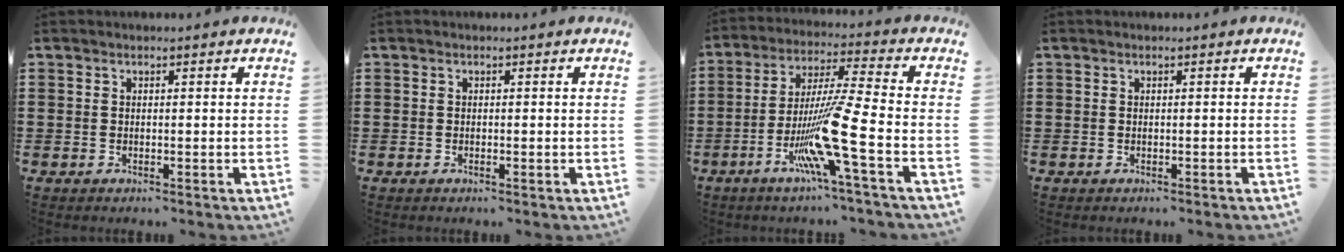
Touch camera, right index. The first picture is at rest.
{"total": 0.0}
{"total": 13.2, "force": [-5.1, 0.4, 12.2], "torque": [-0.250, -0.015, -0.101]}
{"total": 0.0}